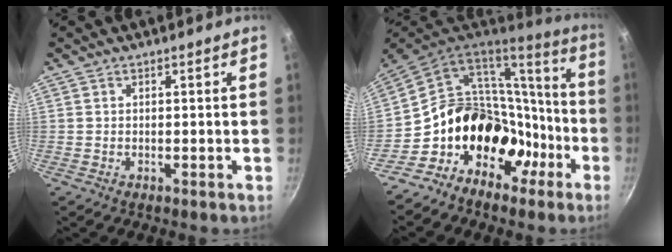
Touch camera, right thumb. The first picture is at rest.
{"total": 21.5, "force": [-7.4, 15.6, 12.7], "torque": [-0.153, 0.087, -0.118]}